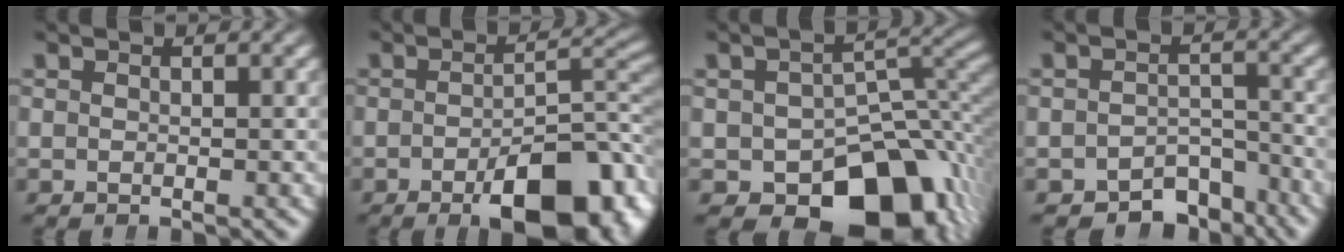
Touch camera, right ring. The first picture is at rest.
{"total": 9.8, "force": [-4.3, 3.3, 8.2], "torque": [-0.082, -0.008, -0.059]}
{"total": 15.1, "force": [-6.3, 9.3, 10.0], "torque": [-0.128, -0.041, -0.074]}
{"total": 6.2, "force": [-5.3, 2.6, 1.8], "torque": [0.004, -0.011, -0.083]}